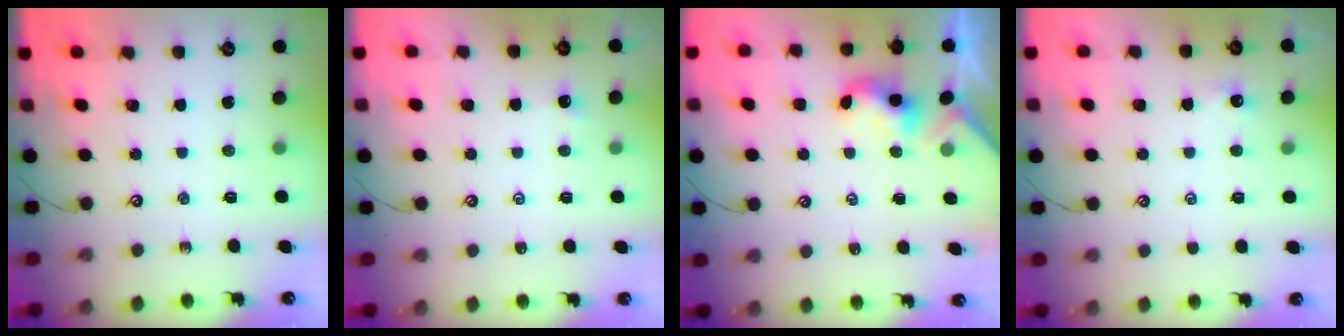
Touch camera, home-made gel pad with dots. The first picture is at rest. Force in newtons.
{"total": 0.7, "press": 0.5, "slide": 0.6}
{"total": 2.5, "press": 2.5, "slide": 0.1}
{"total": 1.8, "press": 1.8, "slide": 0.3}